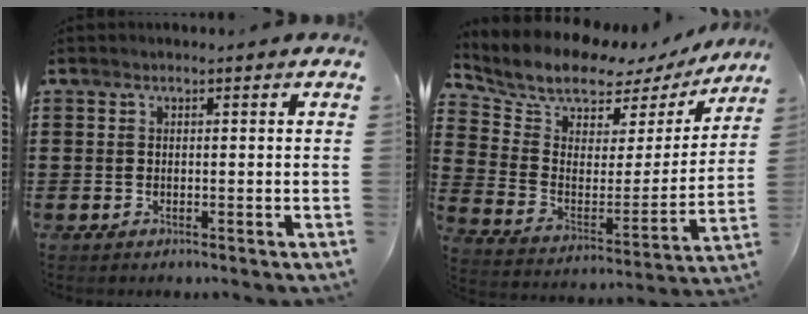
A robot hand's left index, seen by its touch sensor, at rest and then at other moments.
{"total": 8.1, "force": [7.3, 2.8, 1.9], "torque": [-0.076, -0.052, 0.124]}